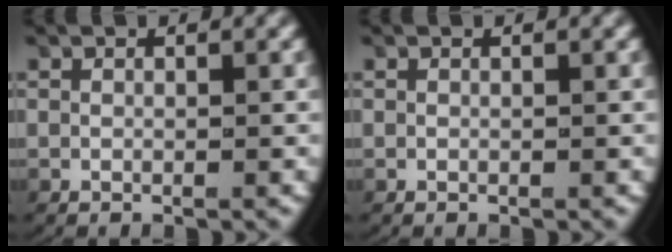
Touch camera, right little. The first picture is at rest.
{"total": 0.0}